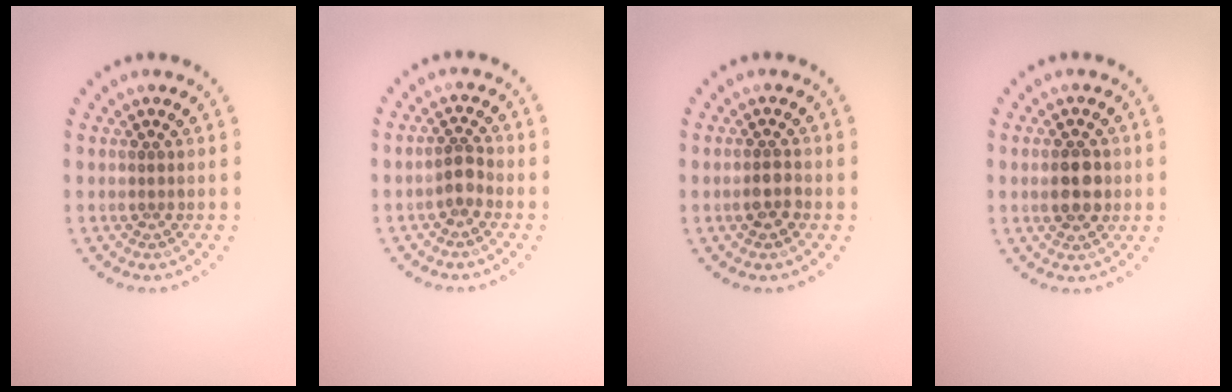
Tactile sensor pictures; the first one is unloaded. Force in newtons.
{"total": 1.7, "press": 1.5, "slide": 0.9}
{"total": 1.6, "press": 1.6, "slide": 0.5}
{"total": 3.1, "press": 3.1, "slide": 0.0}